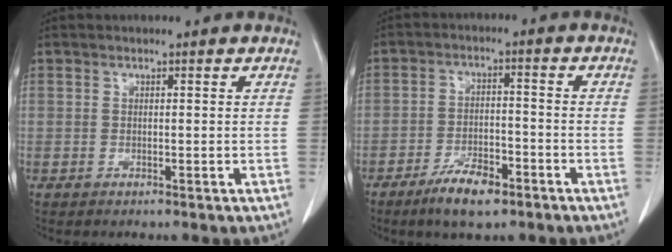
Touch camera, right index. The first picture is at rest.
{"total": 7.0, "force": [-4.8, 2.3, 4.6], "torque": [-0.088, -0.003, -0.079]}